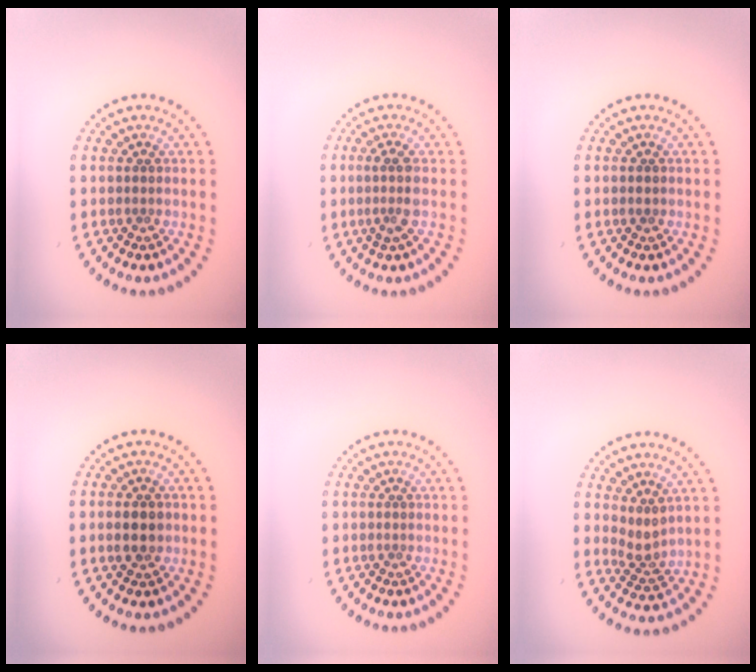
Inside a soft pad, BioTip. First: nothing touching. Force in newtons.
{"total": 2.0, "press": 1.6, "slide": 1.2}
{"total": 0.8, "press": 0.8, "slide": 0.1}
{"total": 2.1, "press": 2.1, "slide": 0.1}
{"total": 0.0}
{"total": 2.2, "press": 1.7, "slide": 1.4}